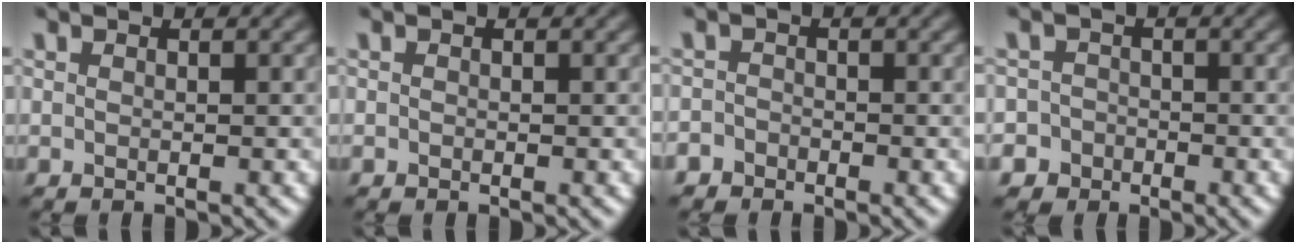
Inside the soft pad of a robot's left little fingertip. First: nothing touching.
{"total": 0.0}
{"total": 1.5, "force": [-1.0, 1.1, 0.1], "torque": [0.021, 0.005, -0.024]}
{"total": 3.5, "force": [-1.8, 3.0, 0.0], "torque": [0.038, 0.004, -0.042]}